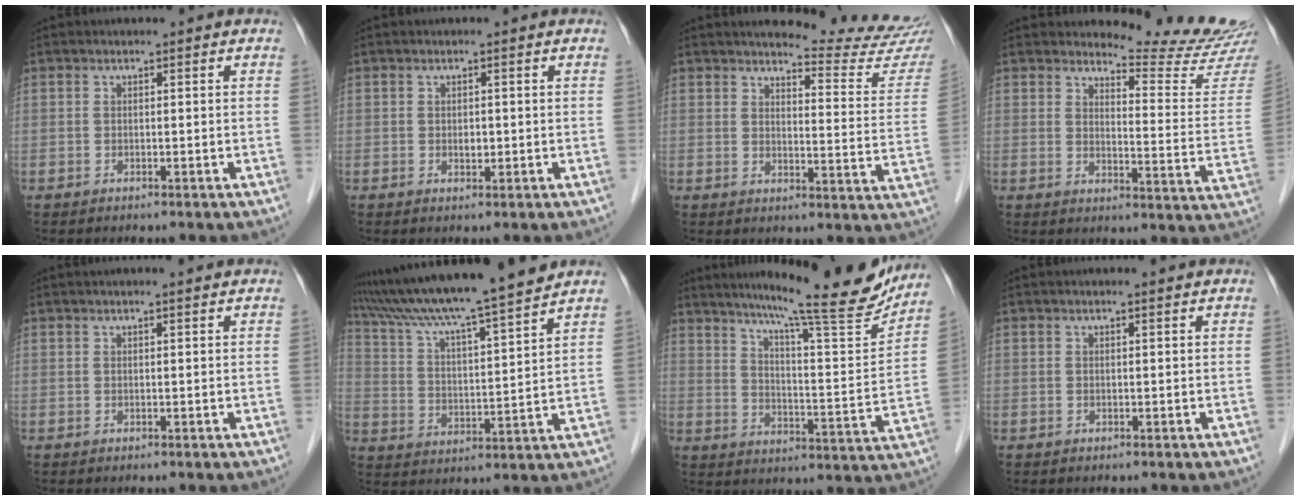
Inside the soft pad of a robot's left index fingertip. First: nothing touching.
{"total": 1.1, "force": [-0.1, 0.8, 0.8], "torque": [-0.013, -0.002, 0.000]}
{"total": 13.9, "force": [13.5, -0.3, 3.3], "torque": [-0.035, -0.094, 0.141]}
{"total": 13.3, "force": [13.1, -1.3, 1.6], "torque": [-0.018, -0.119, 0.146]}
{"total": 2.1, "force": [1.8, -0.3, 1.1], "torque": [-0.013, 0.012, 0.028]}
{"total": 17.3, "force": [15.2, -1.3, 8.1], "torque": [-0.146, -0.003, 0.244]}
{"total": 20.5, "force": [17.8, 0.7, 10.1], "torque": [-0.150, -0.040, 0.242]}
{"total": 1.0, "force": [0.9, -0.2, 0.5], "torque": [-0.010, 0.003, 0.017]}